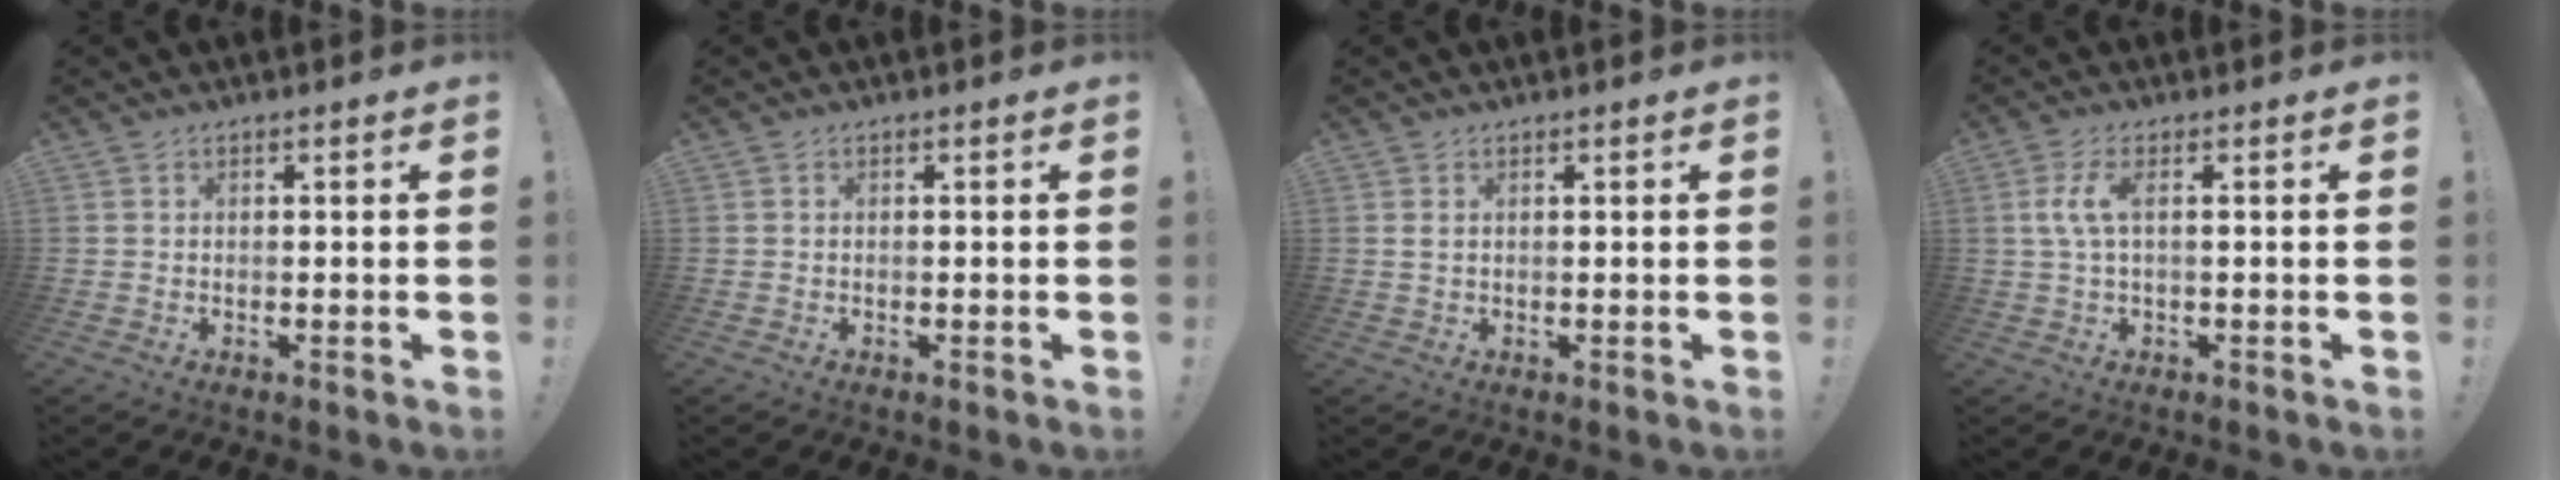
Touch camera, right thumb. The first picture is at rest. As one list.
[{"total": 0.0}, {"total": 1.3, "force": [0.6, 0.6, 1.0], "torque": [-0.021, 0.002, 0.011]}, {"total": 5.4, "force": [0.8, 1.6, 5.1], "torque": [-0.098, -0.005, 0.013]}]